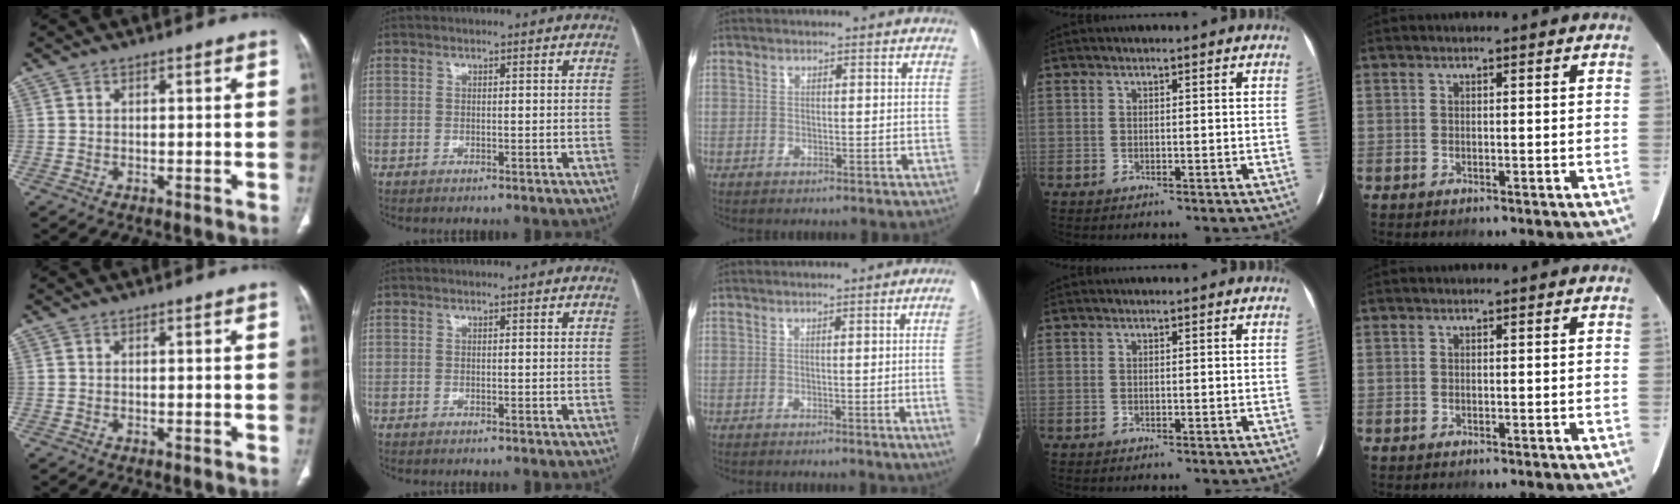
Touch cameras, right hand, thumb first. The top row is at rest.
{"middle": {"total": 8.0, "force": [-1.0, -2.3, 7.6], "torque": [-0.085, -0.018, -0.012]}}